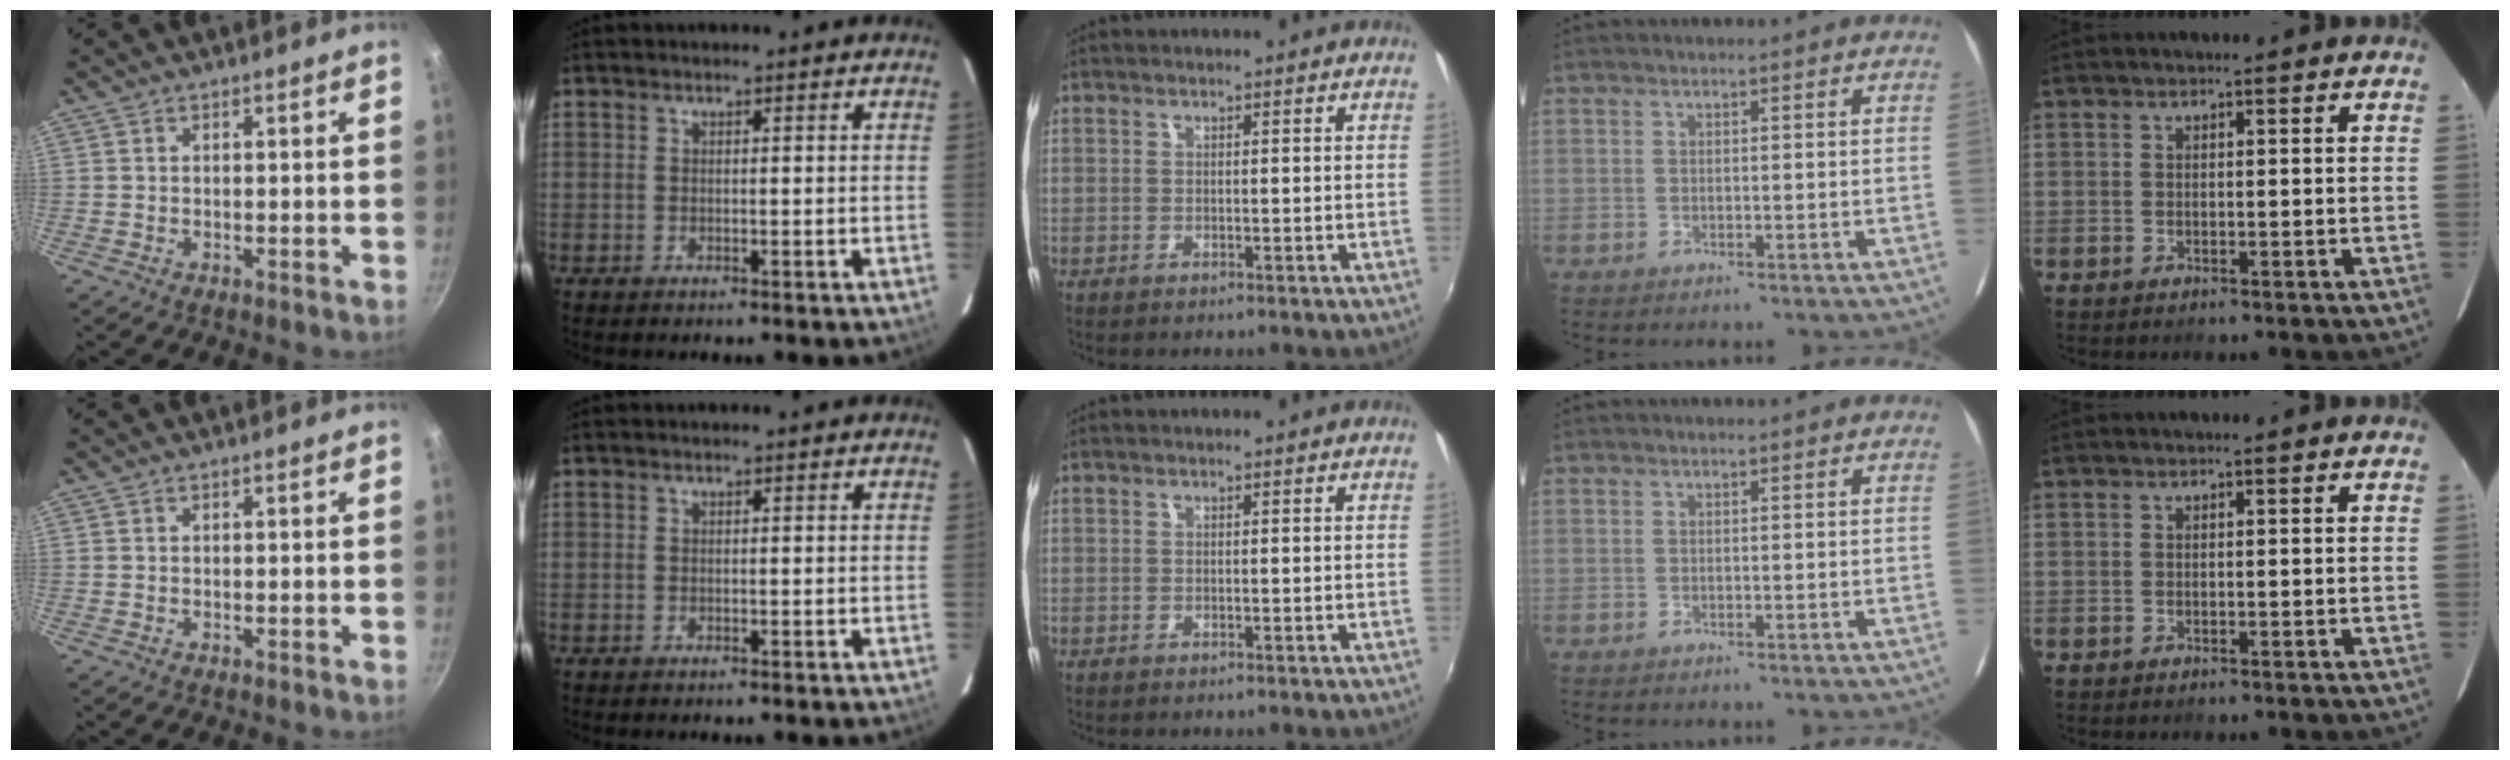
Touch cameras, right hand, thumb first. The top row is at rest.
{}